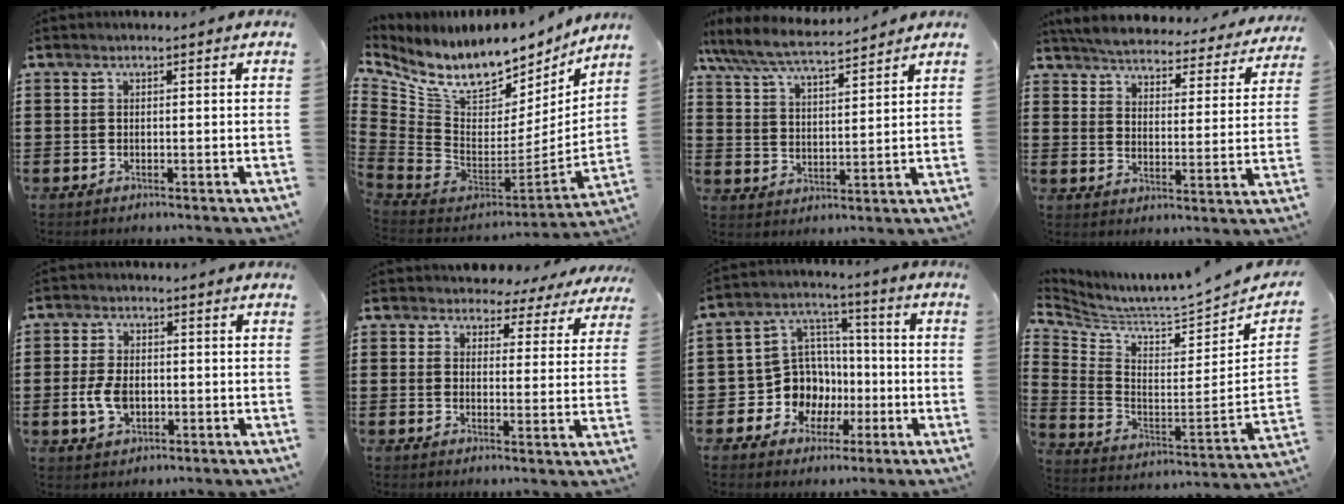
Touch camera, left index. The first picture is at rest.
{"total": 11.7, "force": [8.7, 5.1, 5.8], "torque": [-0.131, -0.075, 0.155]}
{"total": 6.8, "force": [6.2, 0.5, 2.7], "torque": [-0.077, -0.031, 0.108]}
{"total": 4.8, "force": [4.7, 0.1, 0.7], "torque": [-0.041, -0.034, 0.078]}
{"total": 5.1, "force": [-0.7, 3.2, 4.0], "torque": [-0.094, -0.001, -0.017]}
{"total": 3.9, "force": [3.6, 1.4, 0.4], "torque": [-0.028, -0.010, 0.063]}
{"total": 10.2, "force": [-2.1, 9.5, 3.0], "torque": [-0.106, 0.010, -0.032]}
{"total": 3.5, "force": [3.4, -0.6, 0.6], "torque": [-0.039, -0.063, 0.049]}